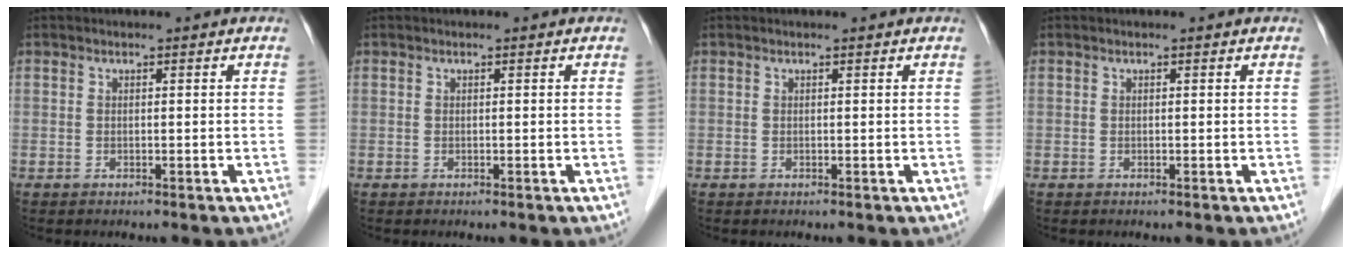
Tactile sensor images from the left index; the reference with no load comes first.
{"total": 0.0}
{"total": 0.5, "force": [0.5, 0.0, 0.2], "torque": [-0.005, 0.002, 0.005]}
{"total": 0.0}